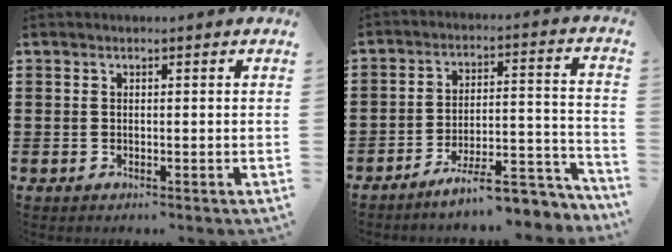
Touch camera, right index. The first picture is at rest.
{"total": 9.4, "force": [-7.7, 1.5, 5.2], "torque": [-0.076, 0.014, -0.141]}